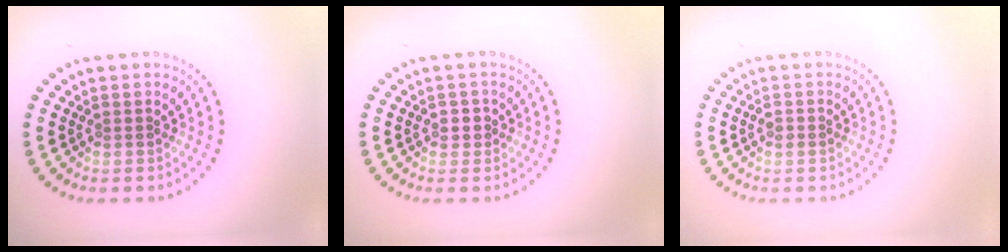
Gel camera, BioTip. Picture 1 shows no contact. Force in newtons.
{"total": 1.2, "press": 1.0, "slide": 0.5}
{"total": 0.9, "press": 0.9, "slide": 0.2}